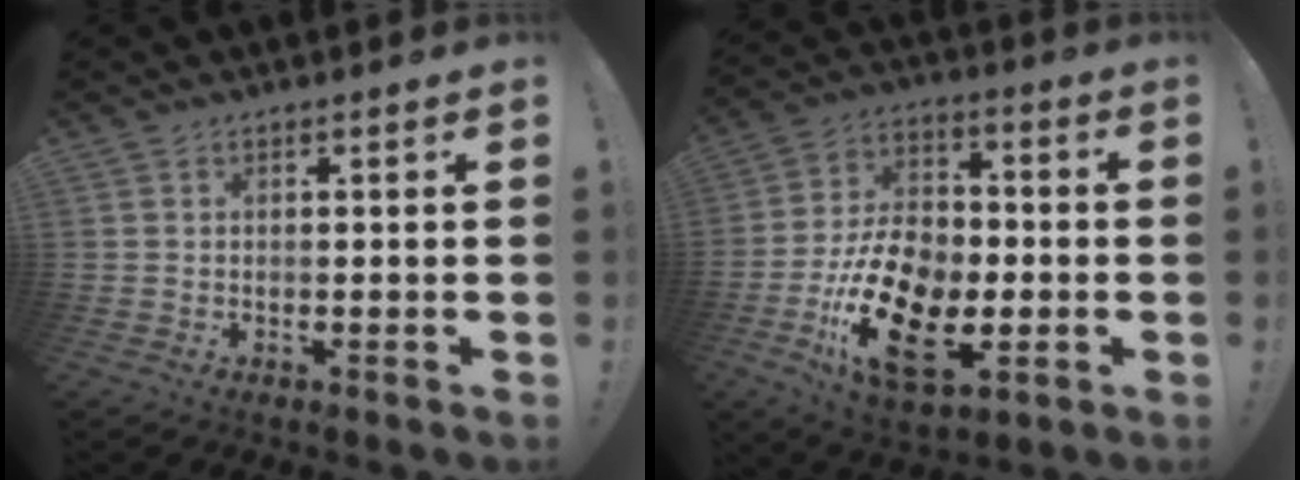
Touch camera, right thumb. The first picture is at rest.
{"total": 22.7, "force": [-8.2, 13.6, 16.3], "torque": [-0.308, 0.046, -0.129]}